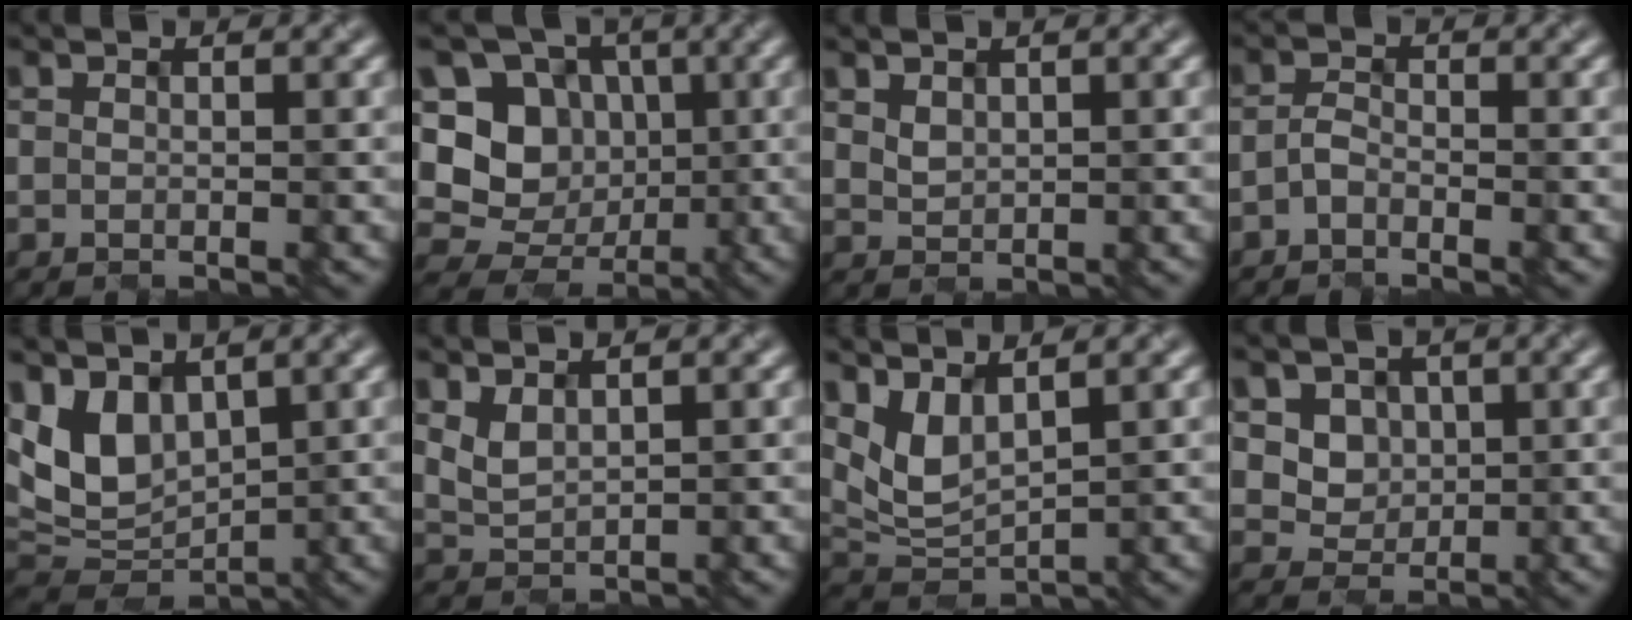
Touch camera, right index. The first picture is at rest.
{"total": 8.6, "force": [0.4, 7.7, 4.0], "torque": [-0.059, 0.005, -0.013]}
{"total": 1.2, "force": [0.8, 0.7, 0.4], "torque": [-0.011, -0.002, 0.022]}
{"total": 1.7, "force": [-1.2, 0.8, 0.9], "torque": [-0.019, 0.006, -0.029]}
{"total": 7.0, "force": [2.5, 4.5, 4.7], "torque": [-0.107, -0.004, 0.045]}
{"total": 1.7, "force": [1.1, 0.8, 1.0], "torque": [-0.028, -0.004, 0.027]}
{"total": 4.0, "force": [2.2, 1.8, 2.8], "torque": [-0.069, -0.005, 0.050]}
{"total": 4.4, "force": [1.6, 3.8, 1.6], "torque": [-0.043, -0.003, 0.036]}